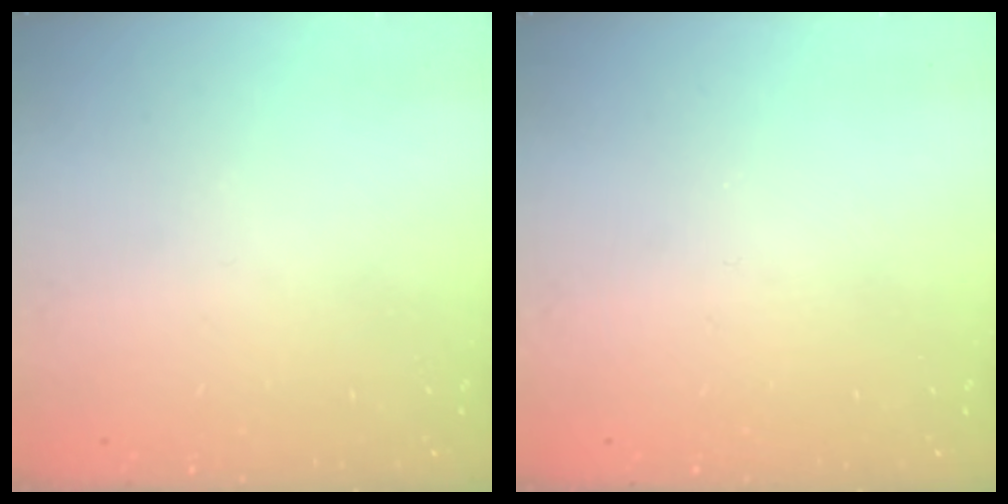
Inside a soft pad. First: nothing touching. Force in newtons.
{"total": 0.0}